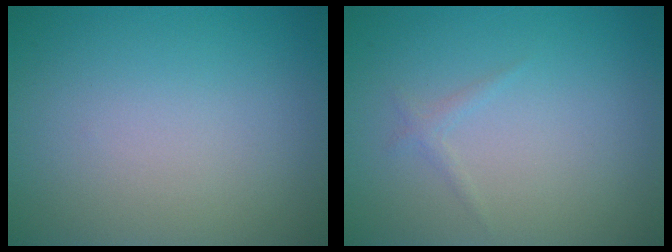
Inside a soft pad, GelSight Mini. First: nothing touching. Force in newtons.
{"total": 0.8, "press": 0.8, "slide": 0.1}